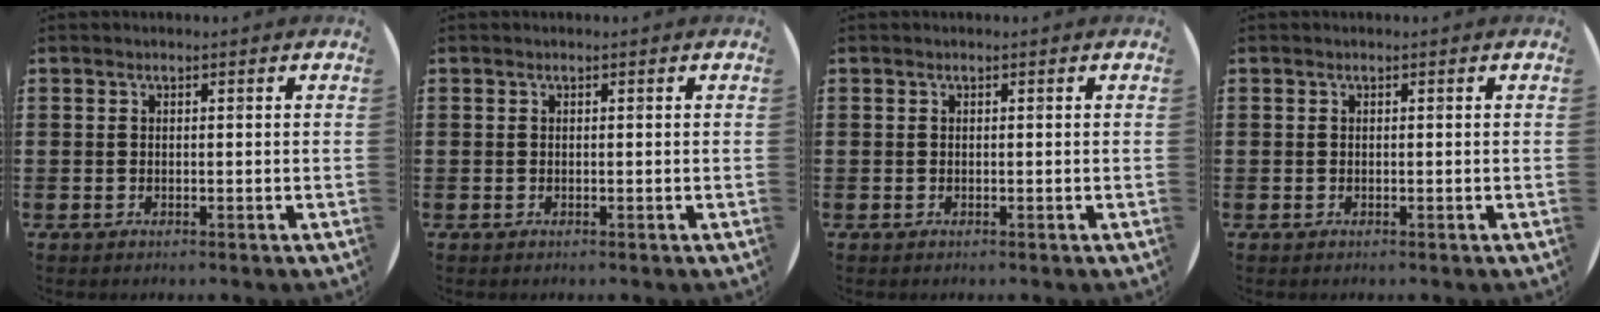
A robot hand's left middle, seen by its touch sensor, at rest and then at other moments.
{"total": 0.0}
{"total": 0.0}
{"total": 0.0}